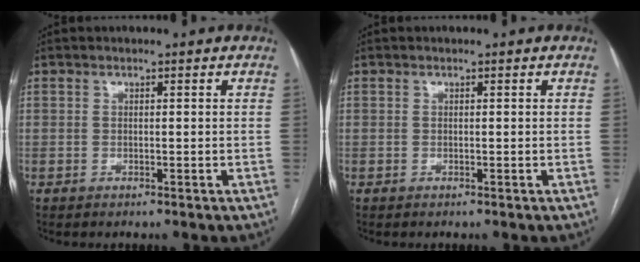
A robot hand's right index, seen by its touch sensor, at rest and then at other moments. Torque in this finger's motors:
{"motor_torque": [0.01, 0.01, 0.00, 0.00]}